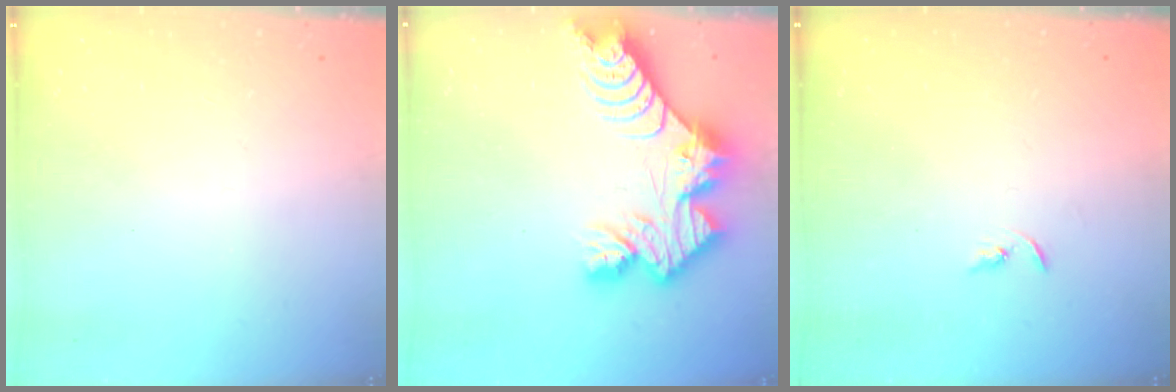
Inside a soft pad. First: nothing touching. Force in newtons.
{"total": 14.5, "press": 14.4, "slide": 1.2}
{"total": 2.2, "press": 2.2, "slide": 0.2}